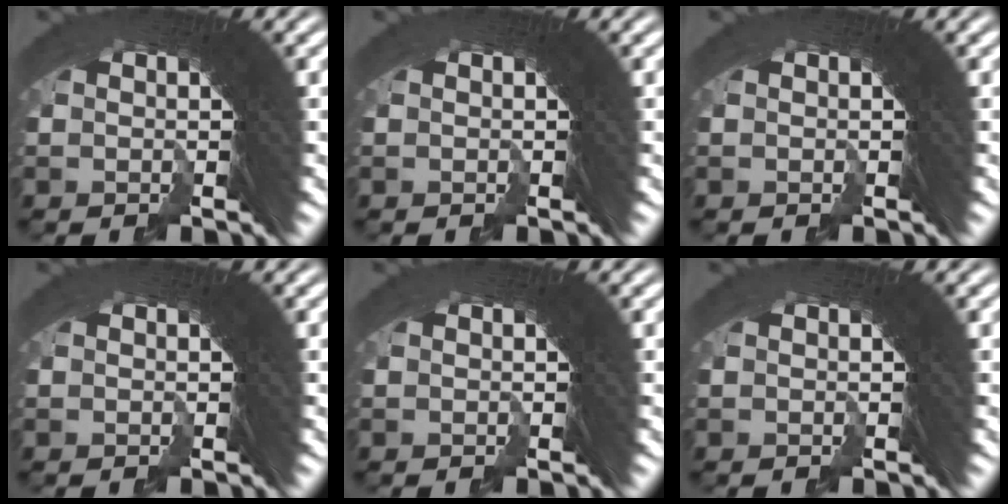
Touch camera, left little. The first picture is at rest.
{"total": 0.0}
{"total": 0.0}
{"total": 0.0}
{"total": 0.0}
{"total": 0.0}